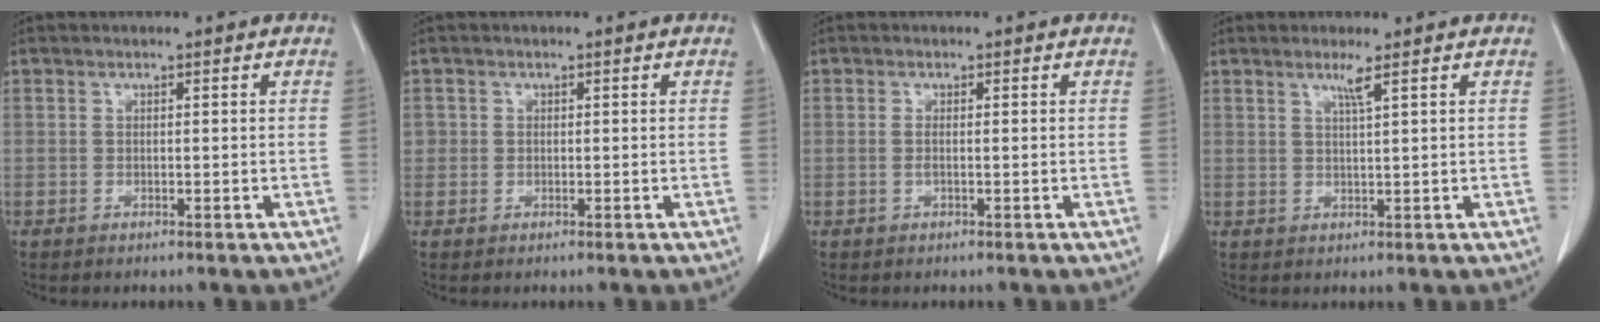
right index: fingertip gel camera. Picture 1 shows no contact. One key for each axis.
{"total": 1.3, "fx": 0.1, "fy": 1.3, "fz": 0.2, "tx": 0.005, "ty": 0.004, "tz": 0.000}
{"total": 1.0, "fx": -0.1, "fy": 0.2, "fz": 1.0, "tx": -0.021, "ty": -0.001, "tz": -0.002}
{"total": 1.9, "fx": 1.1, "fy": -0.6, "fz": 1.4, "tx": -0.032, "ty": -0.005, "tz": 0.024}